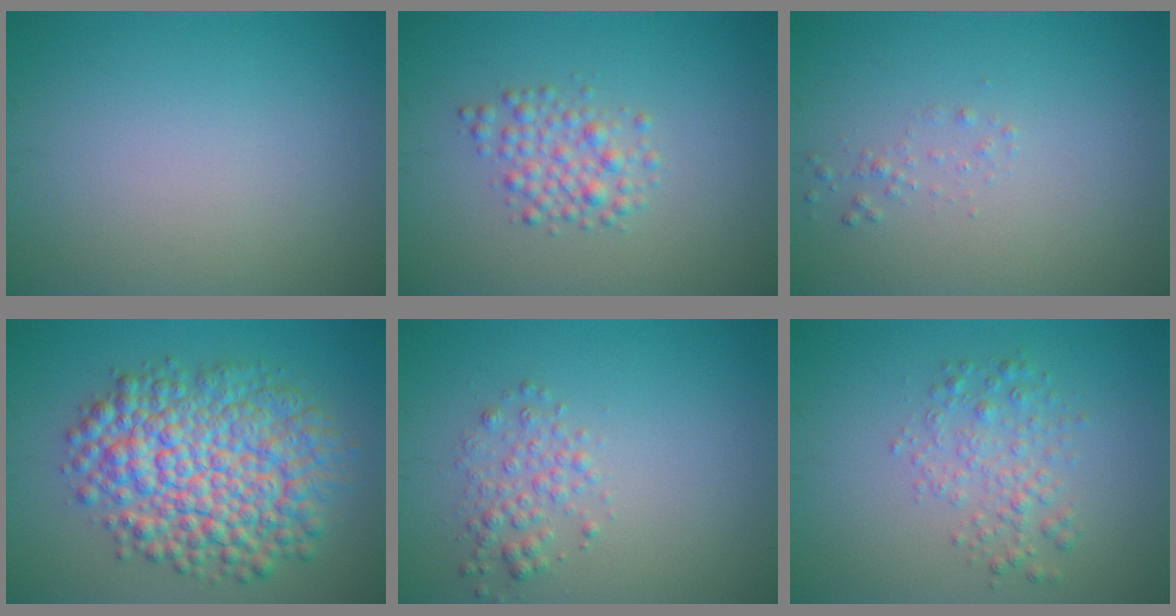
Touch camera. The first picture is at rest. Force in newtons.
{"total": 2.6, "press": 2.6, "slide": 0.0}
{"total": 0.7, "press": 0.7, "slide": 0.0}
{"total": 10.1, "press": 10.1, "slide": 0.2}
{"total": 2.0, "press": 2.0, "slide": 0.1}
{"total": 2.5, "press": 2.5, "slide": 0.1}